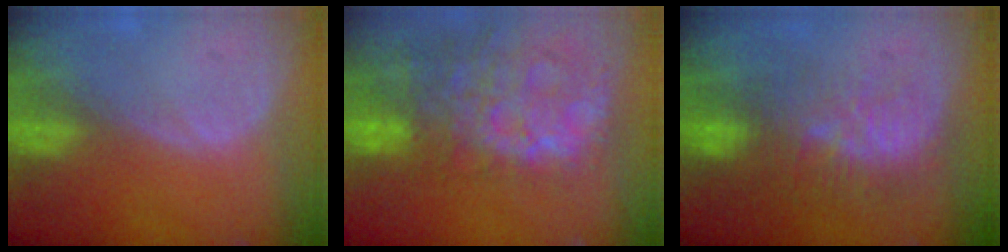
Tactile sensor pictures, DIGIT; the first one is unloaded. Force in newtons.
{"total": 14.3, "press": 11.6, "slide": 8.3}
{"total": 9.3, "press": 8.6, "slide": 3.6}